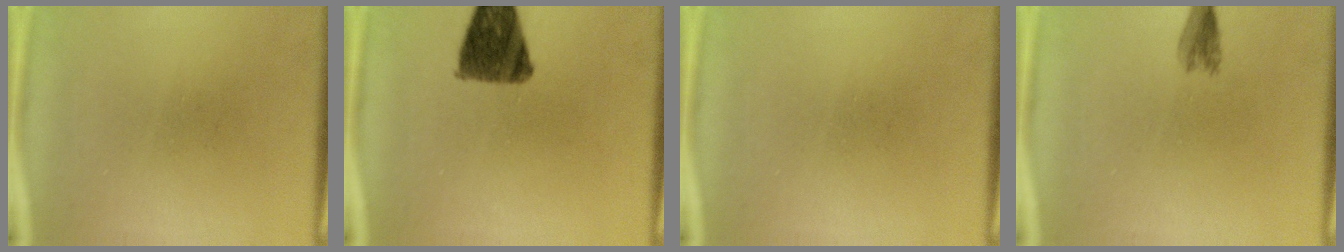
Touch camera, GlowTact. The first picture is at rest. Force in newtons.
{"total": 10.1}
{"total": 0.0}
{"total": 2.3}